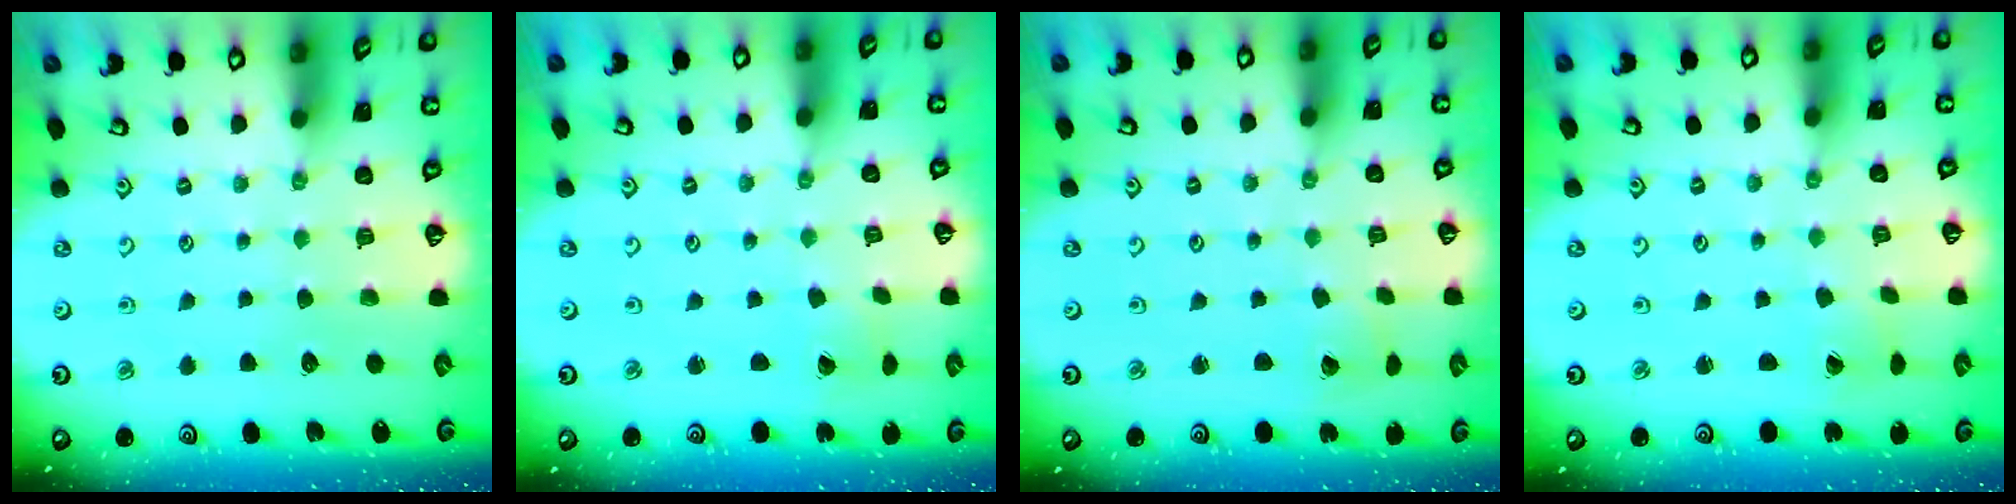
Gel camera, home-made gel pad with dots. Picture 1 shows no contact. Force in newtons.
{"total": 1.7, "press": 1.7, "slide": 0.1}
{"total": 2.9, "press": 2.9, "slide": 0.1}
{"total": 0.7, "press": 0.7, "slide": 0.1}